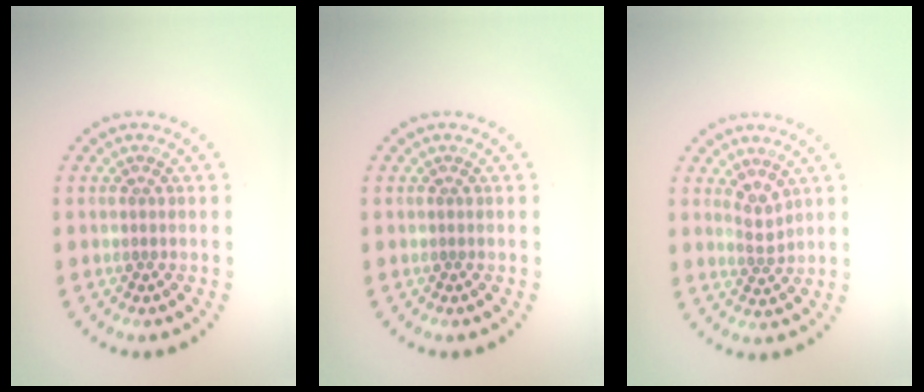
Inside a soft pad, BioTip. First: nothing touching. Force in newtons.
{"total": 0.0}
{"total": 1.8, "press": 1.3, "slide": 1.1}